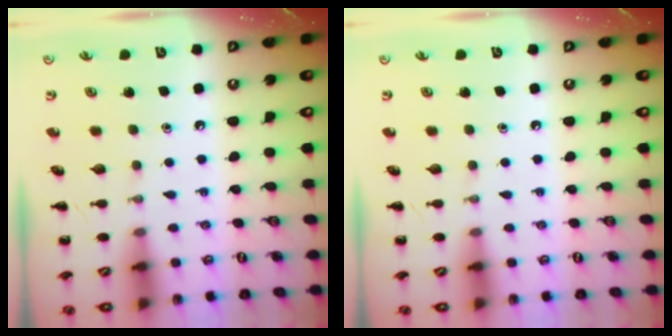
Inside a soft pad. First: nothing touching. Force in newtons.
{"total": 0.0}